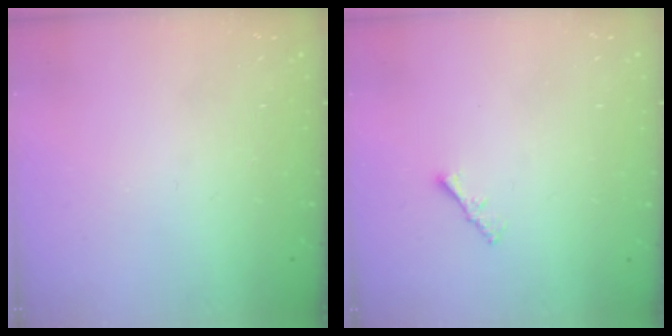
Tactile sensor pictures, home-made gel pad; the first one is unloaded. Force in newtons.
{"total": 1.3, "press": 1.2, "slide": 0.4}